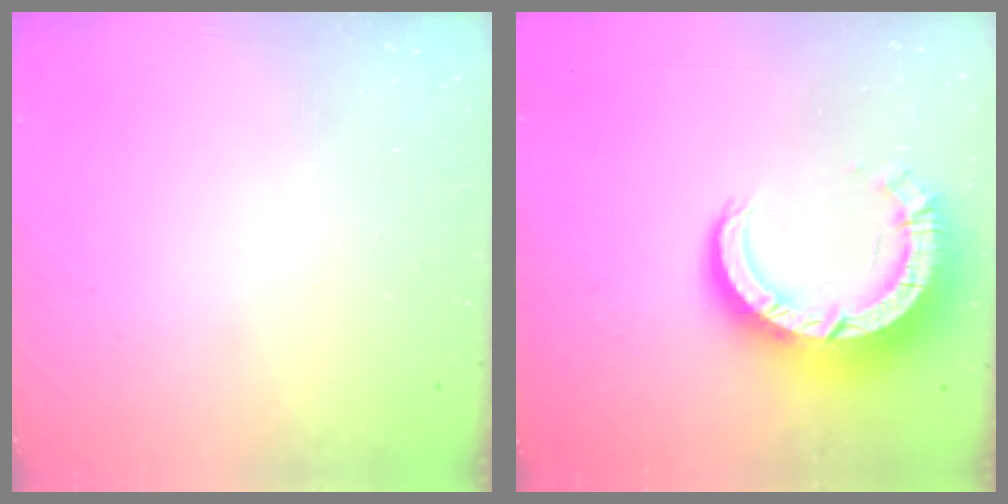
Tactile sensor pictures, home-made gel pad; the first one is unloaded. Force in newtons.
{"total": 12.0, "press": 11.9, "slide": 1.2}